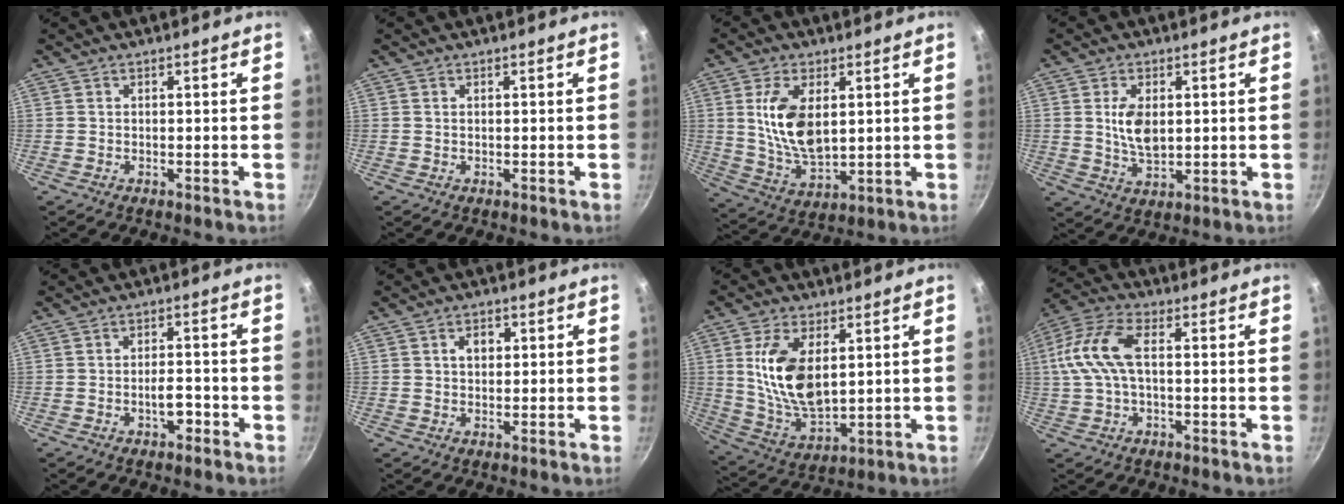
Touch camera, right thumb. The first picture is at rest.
{"total": 0.0}
{"total": 12.9, "force": [2.8, 6.7, 10.6], "torque": [-0.193, -0.021, 0.065]}
{"total": 6.8, "force": [1.1, 3.8, 5.5], "torque": [-0.094, -0.010, 0.026]}
{"total": 3.6, "force": [-1.6, 1.7, 2.6], "torque": [-0.032, 0.015, -0.027]}
{"total": 3.0, "force": [0.8, 2.1, 1.9], "torque": [-0.021, 0.003, 0.011]}
{"total": 14.0, "force": [3.2, 7.3, 11.5], "torque": [-0.210, -0.022, 0.074]}
{"total": 10.9, "force": [1.1, 5.2, 9.5], "torque": [-0.220, 0.031, 0.018]}